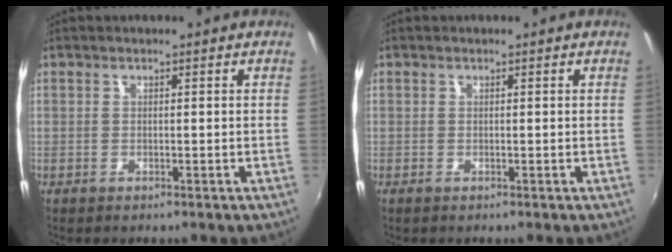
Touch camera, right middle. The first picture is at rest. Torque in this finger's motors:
{"motor_torque": [-0.01, 0.03, -0.01, 0.00]}